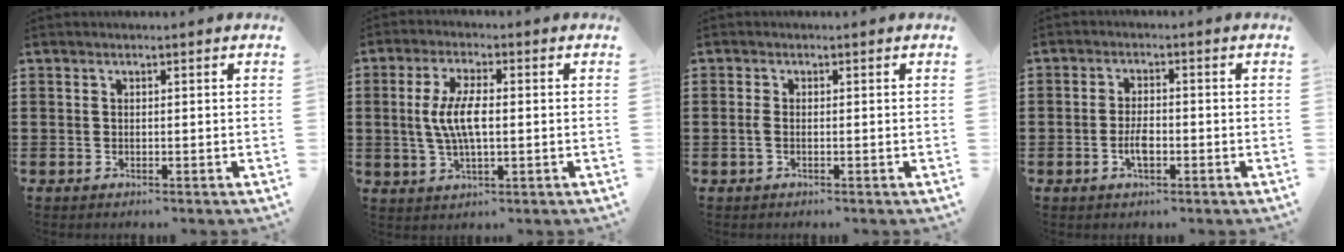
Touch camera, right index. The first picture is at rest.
{"total": 6.8, "force": [0.0, 2.4, 6.4], "torque": [-0.146, -0.002, -0.010]}
{"total": 1.2, "force": [-0.4, 0.3, 1.1], "torque": [-0.029, -0.004, -0.008]}
{"total": 3.3, "force": [-1.1, 1.3, 2.8], "torque": [-0.065, -0.002, -0.024]}